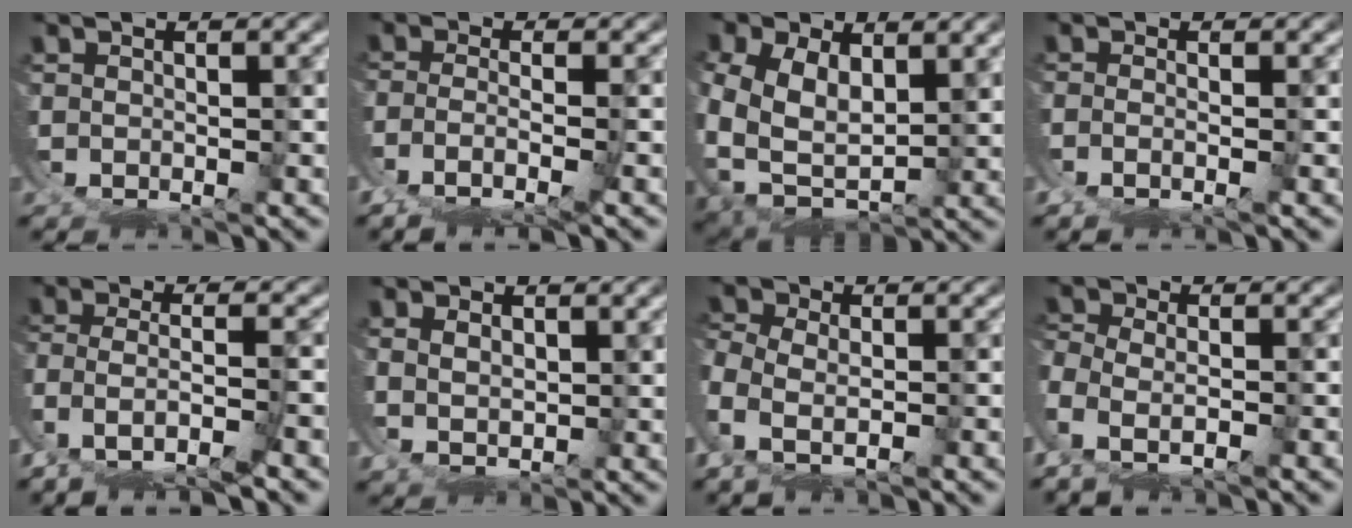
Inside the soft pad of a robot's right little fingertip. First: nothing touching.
{"total": 2.7, "force": [-1.4, 0.2, 2.3], "torque": [-0.057, -0.021, -0.011]}
{"total": 6.9, "force": [0.8, 5.9, 3.4], "torque": [-0.125, -0.042, 0.027]}
{"total": 1.9, "force": [-0.8, -0.2, 1.7], "torque": [-0.038, -0.013, -0.004]}
{"total": 3.5, "force": [-1.7, 1.3, 2.8], "torque": [-0.084, -0.029, -0.014]}
{"total": 3.2, "force": [2.8, 1.3, 0.9], "torque": [-0.025, 0.005, 0.043]}
{"total": 2.8, "force": [-0.2, 1.8, 2.1], "torque": [-0.074, -0.018, 0.006]}
{"total": 3.2, "force": [-1.1, 1.7, 2.5], "torque": [-0.077, -0.022, -0.007]}